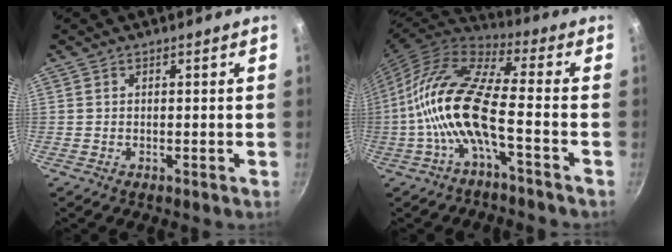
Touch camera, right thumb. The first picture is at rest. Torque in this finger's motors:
{"motor_torque": [-0.08, 1.72, 2.04, -0.75, 0.55]}